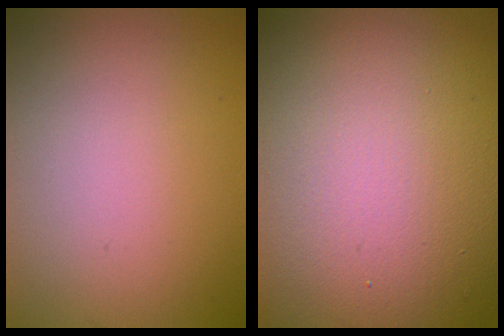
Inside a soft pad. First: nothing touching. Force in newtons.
{"total": 22.3, "press": 22.3, "slide": 1.1}